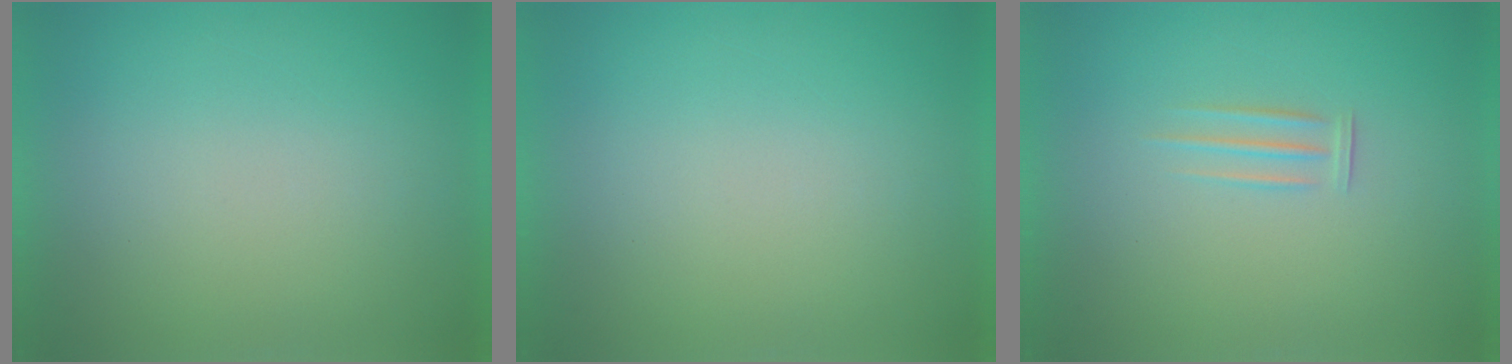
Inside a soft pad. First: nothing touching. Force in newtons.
{"total": 0.0}
{"total": 1.6}